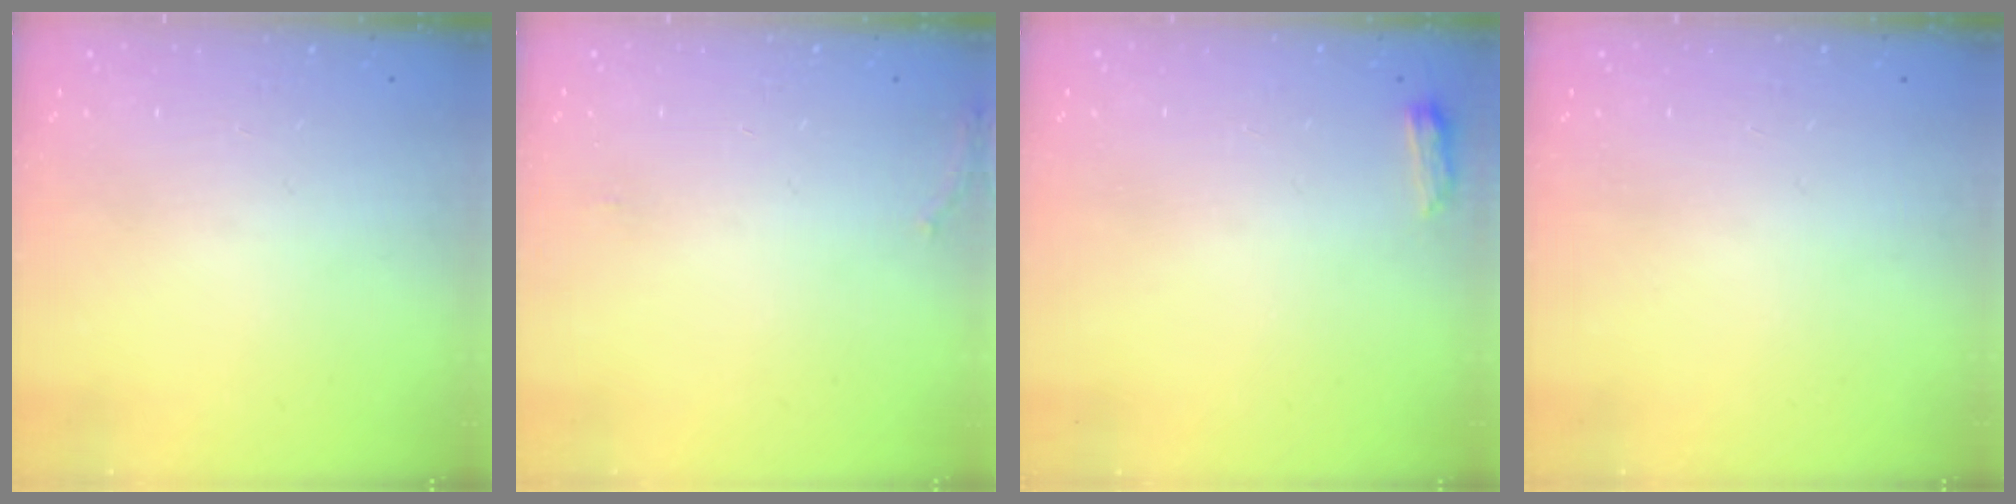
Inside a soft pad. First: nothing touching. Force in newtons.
{"total": 7.9, "press": 5.9, "slide": 5.3}
{"total": 3.3, "press": 3.2, "slide": 0.5}
{"total": 0.0}